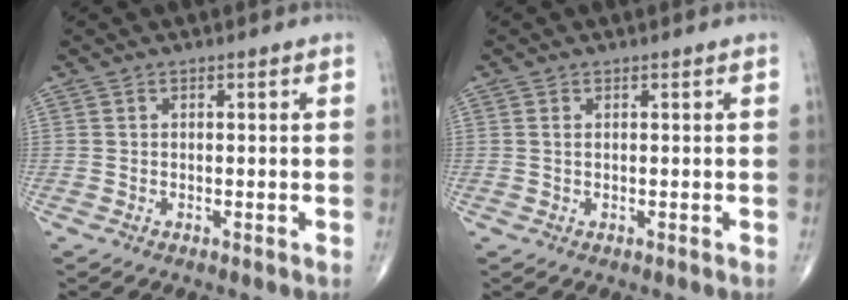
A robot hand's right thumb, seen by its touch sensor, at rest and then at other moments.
{"total": 0.6, "force": [0.2, 0.3, 0.5], "torque": [-0.013, 0.005, 0.005]}